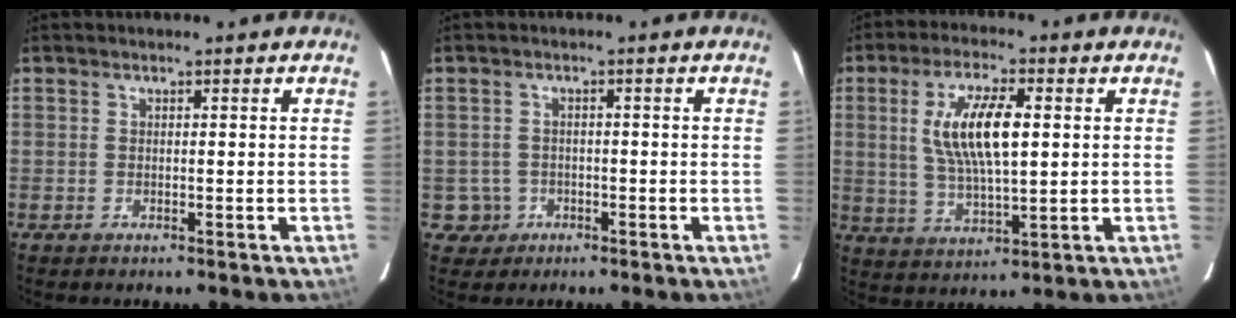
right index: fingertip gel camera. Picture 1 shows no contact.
{"total": 3.7, "force": [-1.2, 3.5, 0.0], "torque": [-0.008, 0.014, -0.015]}
{"total": 11.3, "force": [2.1, 3.5, 10.5], "torque": [-0.202, 0.003, 0.045]}